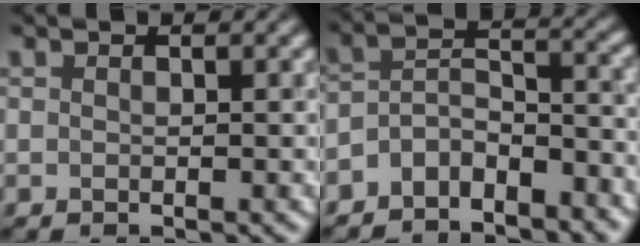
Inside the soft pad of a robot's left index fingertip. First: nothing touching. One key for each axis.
{"total": 5.5, "fx": -4.1, "fy": 2.4, "fz": 2.8, "tx": -0.046, "ty": 0.004, "tz": -0.079}